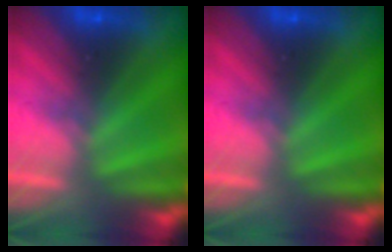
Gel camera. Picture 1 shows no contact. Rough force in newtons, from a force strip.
{"total": 0.0}